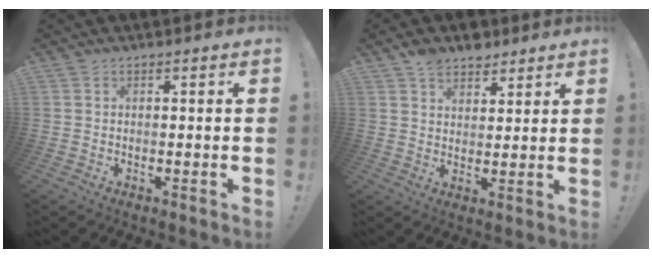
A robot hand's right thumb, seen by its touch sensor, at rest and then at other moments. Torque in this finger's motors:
{"motor_torque": [-0.60, 0.61, 0.53, 0.14, -0.01]}